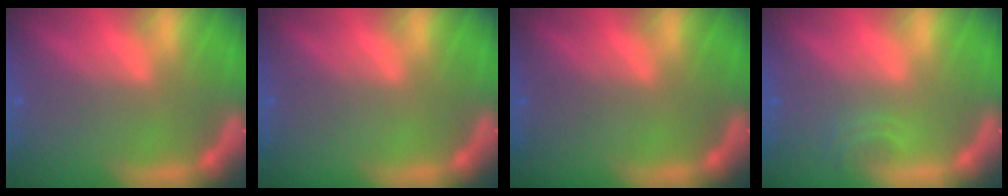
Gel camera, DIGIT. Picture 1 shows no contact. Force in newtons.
{"total": 0.0}
{"total": 0.0}
{"total": 1.4}